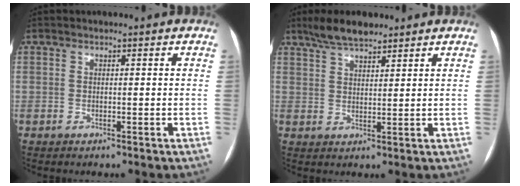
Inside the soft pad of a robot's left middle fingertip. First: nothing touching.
{"total": 6.1, "force": [5.0, 1.6, 3.2], "torque": [-0.066, 0.014, 0.091]}